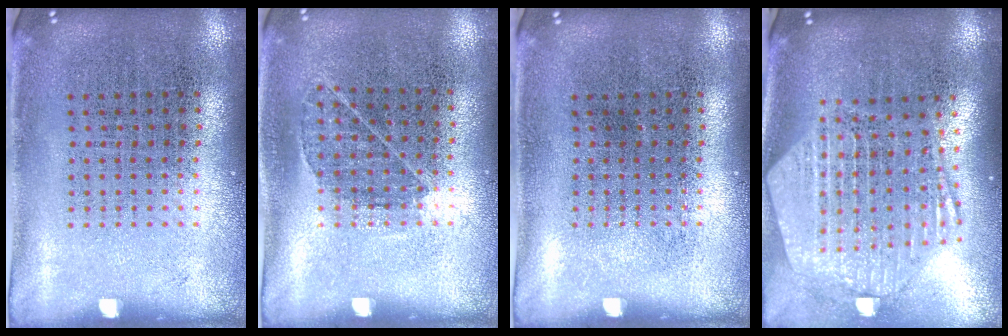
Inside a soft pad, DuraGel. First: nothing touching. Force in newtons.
{"total": 0.8, "press": 0.7, "slide": 0.5}
{"total": 0.0}
{"total": 2.7, "press": 2.2, "slide": 1.5}